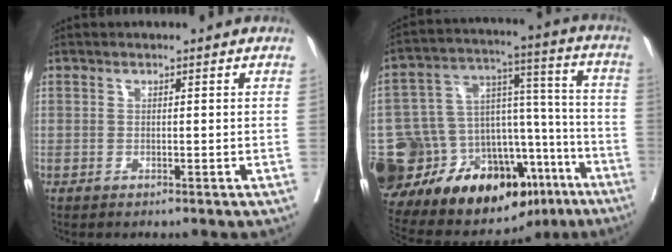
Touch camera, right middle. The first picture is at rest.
{"total": 32.1, "force": [-18.1, 16.1, 21.0], "torque": [-0.338, 0.029, -0.266]}